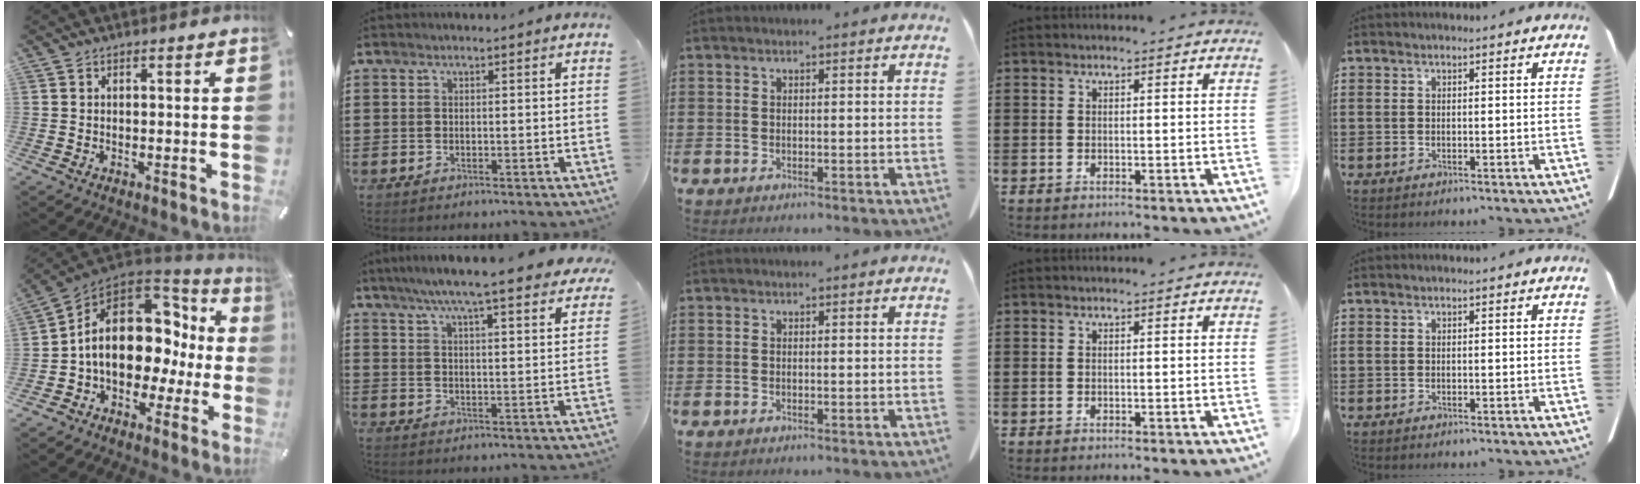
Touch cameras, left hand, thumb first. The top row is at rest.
{"thumb": {"total": 16.3, "force": [1.1, 11.8, 11.2], "torque": [-0.193, -0.008, 0.022]}, "index": {"total": 7.1, "force": [6.2, -0.3, 3.4], "torque": [-0.089, -0.029, 0.106]}}